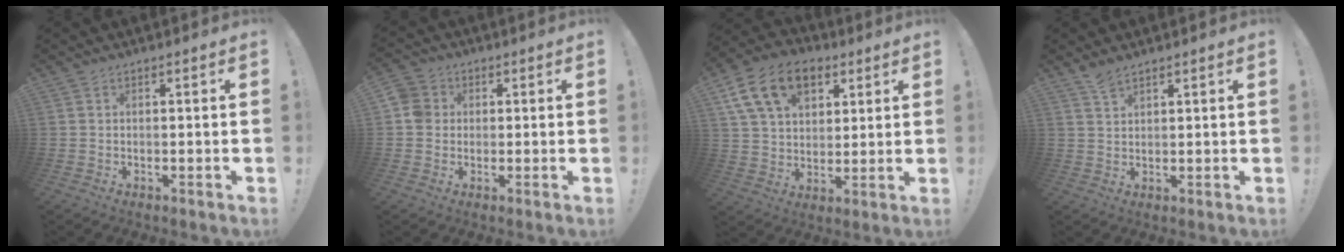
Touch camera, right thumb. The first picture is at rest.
{"total": 5.2, "force": [0.3, 4.8, 1.9], "torque": [-0.028, 0.017, 0.009]}
{"total": 17.7, "force": [8.1, 11.8, 10.5], "torque": [-0.172, -0.024, 0.153]}
{"total": 3.3, "force": [2.8, 0.9, 1.6], "torque": [-0.029, -0.017, 0.050]}